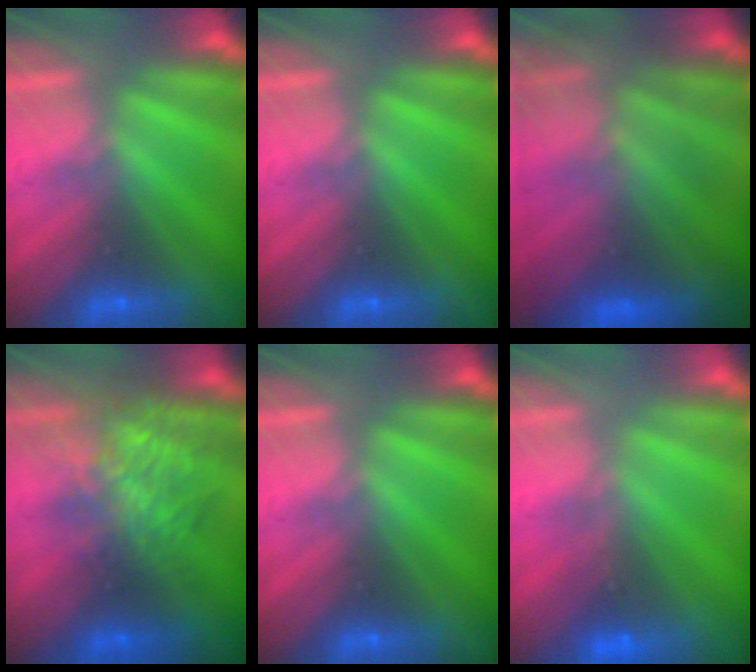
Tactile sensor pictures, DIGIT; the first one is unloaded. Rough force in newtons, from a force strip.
{"total": 0.0}
{"total": 7.4}
{"total": 7.3}
{"total": 0.0}
{"total": 1.2}